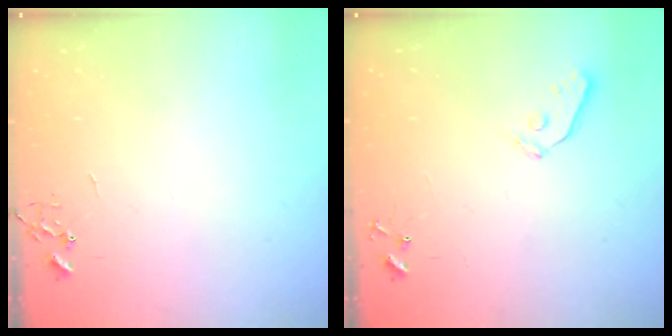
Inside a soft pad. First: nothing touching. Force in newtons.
{"total": 5.7, "press": 5.7, "slide": 0.4}